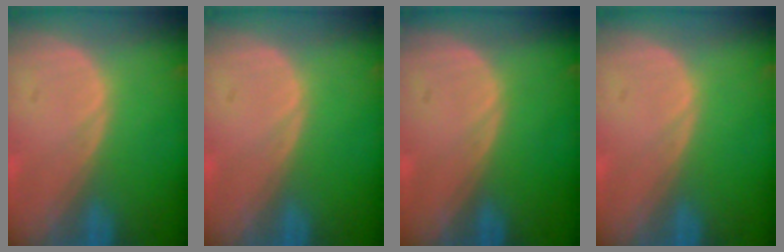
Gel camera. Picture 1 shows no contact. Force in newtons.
{"total": 0.0}
{"total": 0.0}
{"total": 0.0}